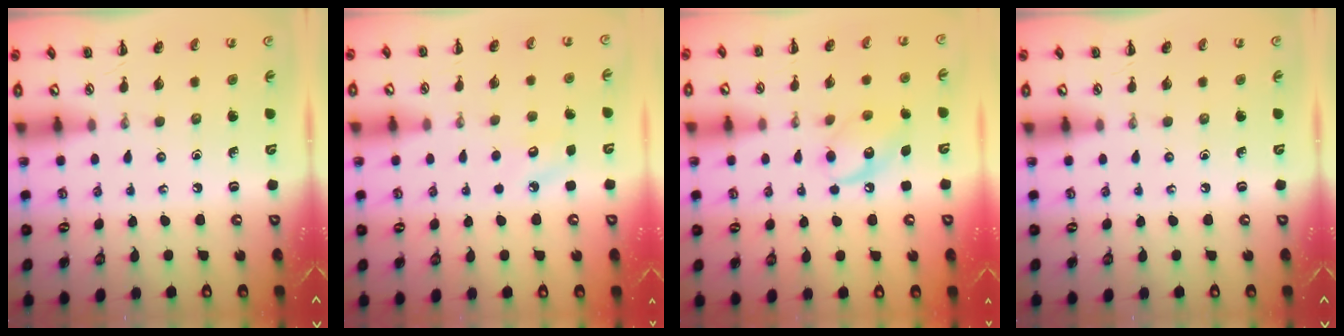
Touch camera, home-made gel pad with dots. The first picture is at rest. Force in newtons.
{"total": 6.0, "press": 5.8, "slide": 1.6}
{"total": 10.1, "press": 10.0, "slide": 0.6}
{"total": 0.0}